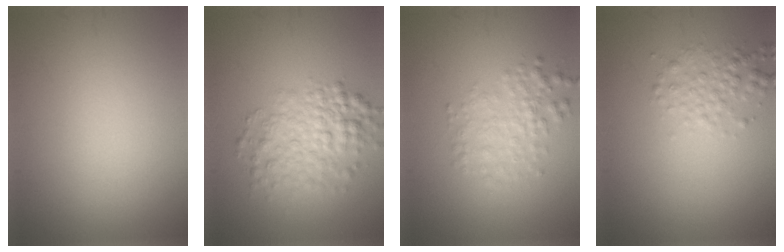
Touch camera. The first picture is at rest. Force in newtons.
{"total": 4.9, "press": 4.9, "slide": 0.2}
{"total": 2.9, "press": 2.9, "slide": 0.1}
{"total": 2.2, "press": 2.2, "slide": 0.0}